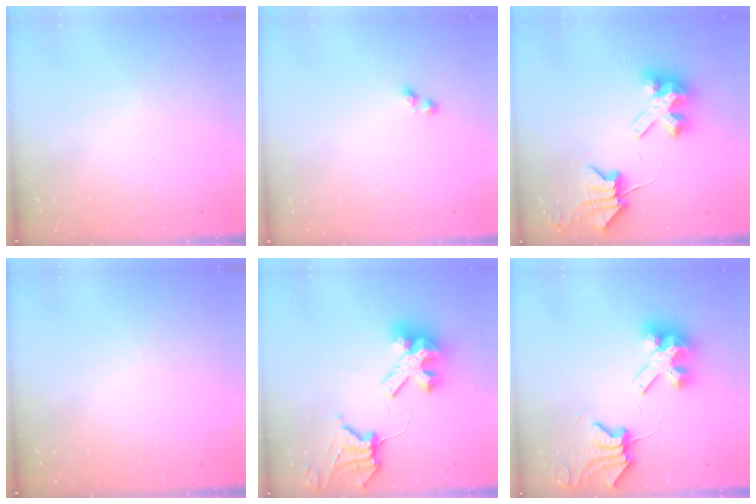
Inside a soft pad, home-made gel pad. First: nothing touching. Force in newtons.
{"total": 1.6, "press": 1.5, "slide": 0.4}
{"total": 8.8, "press": 8.7, "slide": 1.2}
{"total": 0.0}
{"total": 12.2, "press": 12.1, "slide": 1.2}
{"total": 8.9, "press": 8.8, "slide": 1.1}